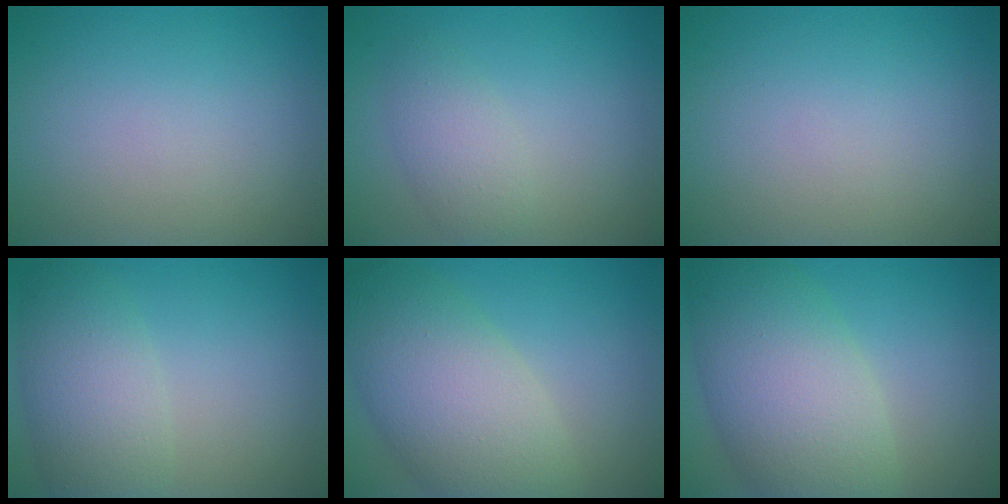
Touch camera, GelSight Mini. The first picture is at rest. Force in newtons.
{"total": 2.5, "press": 2.5, "slide": 0.0}
{"total": 0.0}
{"total": 5.2, "press": 5.2, "slide": 0.3}
{"total": 8.7, "press": 8.7, "slide": 0.4}
{"total": 9.3, "press": 9.3, "slide": 0.1}